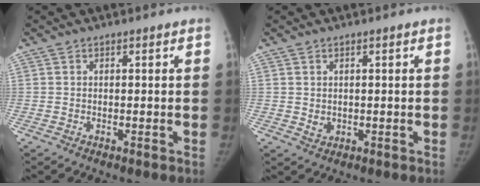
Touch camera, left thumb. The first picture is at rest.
{"total": 1.7, "force": [0.2, 1.3, 1.1], "torque": [-0.012, -0.003, 0.010]}